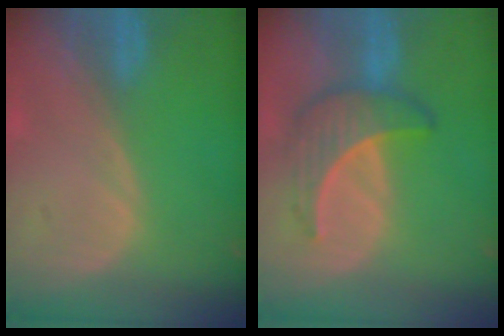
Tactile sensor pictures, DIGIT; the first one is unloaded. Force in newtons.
{"total": 6.6, "press": 6.5, "slide": 1.2}